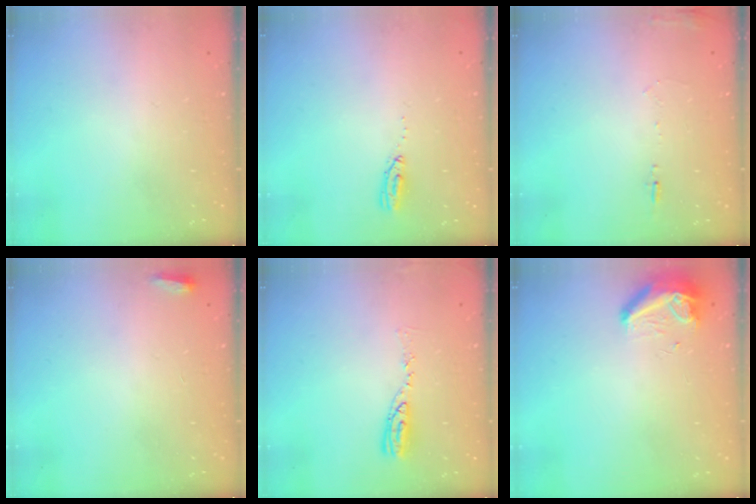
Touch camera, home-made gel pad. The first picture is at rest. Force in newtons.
{"total": 4.9, "press": 4.9, "slide": 0.5}
{"total": 5.8, "press": 5.6, "slide": 1.6}
{"total": 2.5, "press": 2.3, "slide": 1.0}
{"total": 7.9, "press": 7.9, "slide": 0.7}
{"total": 8.5, "press": 8.2, "slide": 2.1}